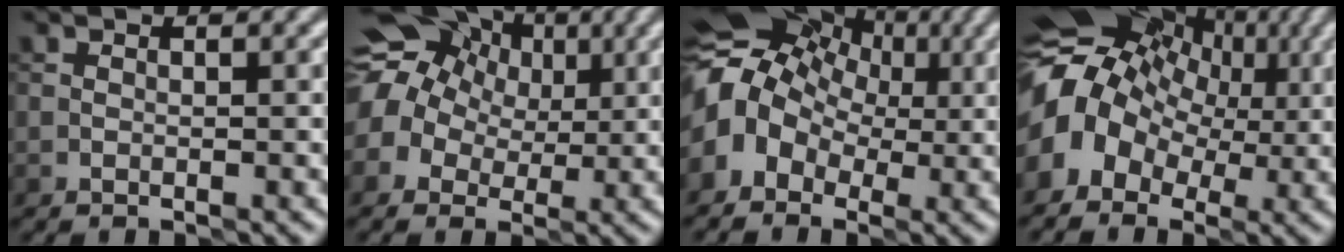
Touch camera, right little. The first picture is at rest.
{"total": 13.9, "force": [5.4, 11.0, 6.6], "torque": [-0.143, 0.048, 0.066]}
{"total": 9.2, "force": [1.6, 7.1, 5.7], "torque": [-0.087, 0.019, 0.026]}
{"total": 11.6, "force": [1.6, 8.8, 7.3], "torque": [-0.125, 0.021, 0.028]}